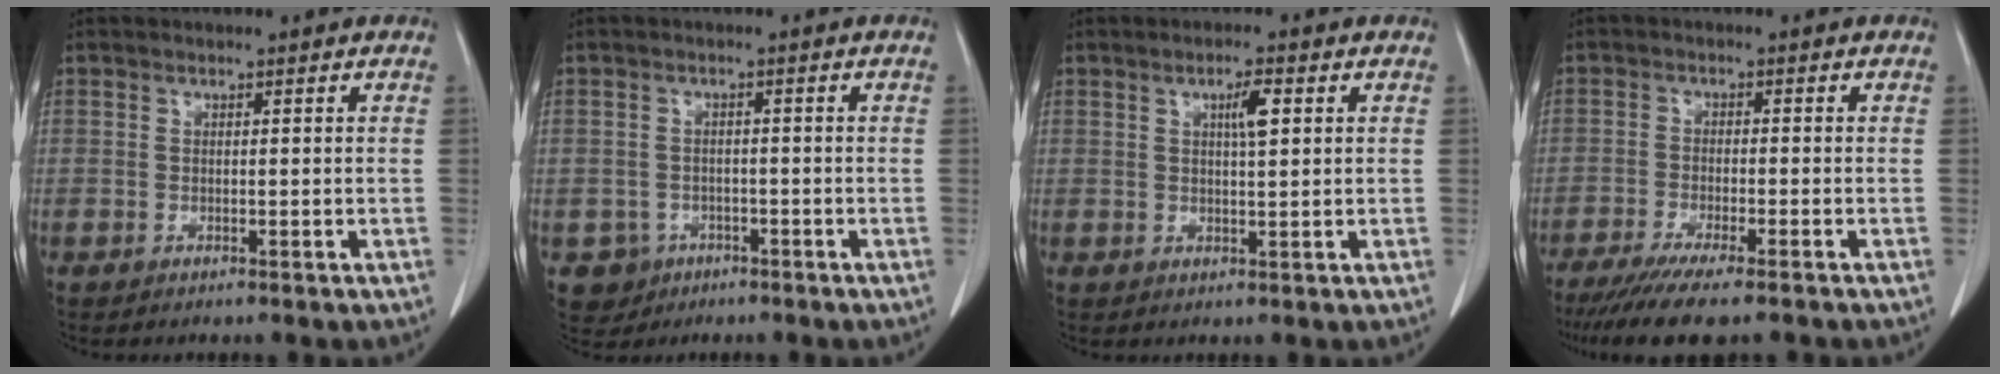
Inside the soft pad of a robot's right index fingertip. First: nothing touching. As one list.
[{"total": 3.6, "force": [-1.6, 3.2, 0.2], "torque": [-0.002, 0.010, -0.018]}, {"total": 3.4, "force": [1.2, 0.5, 3.1], "torque": [-0.053, 0.002, 0.019]}, {"total": 9.6, "force": [-7.6, 0.5, 5.9], "torque": [-0.087, -0.022, -0.119]}]